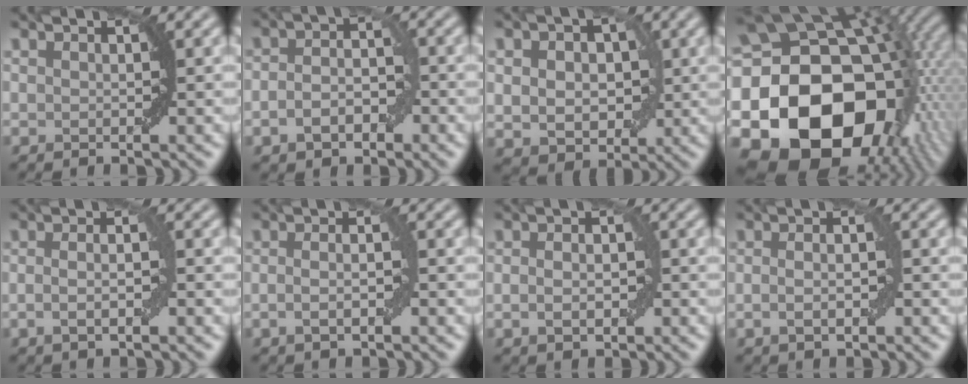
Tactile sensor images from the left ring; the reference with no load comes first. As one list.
[{"total": 3.6, "force": [-1.3, 2.3, 2.6], "torque": [-0.042, 0.002, -0.027]}, {"total": 6.6, "force": [0.9, 4.8, 4.4], "torque": [-0.054, 0.011, 0.003]}, {"total": 22.1, "force": [-3.5, 16.9, 13.8], "torque": [-0.260, -0.056, -0.041]}, {"total": 2.7, "force": [-0.5, 0.8, 2.5], "torque": [-0.037, 0.001, -0.013]}, {"total": 2.4, "force": [-0.6, 0.8, 2.2], "torque": [-0.037, 0.001, -0.012]}, {"total": 2.7, "force": [-0.4, 1.6, 2.2], "torque": [-0.028, 0.003, -0.009]}, {"total": 2.6, "force": [-0.5, 1.0, 2.3], "torque": [-0.035, 0.001, -0.011]}]